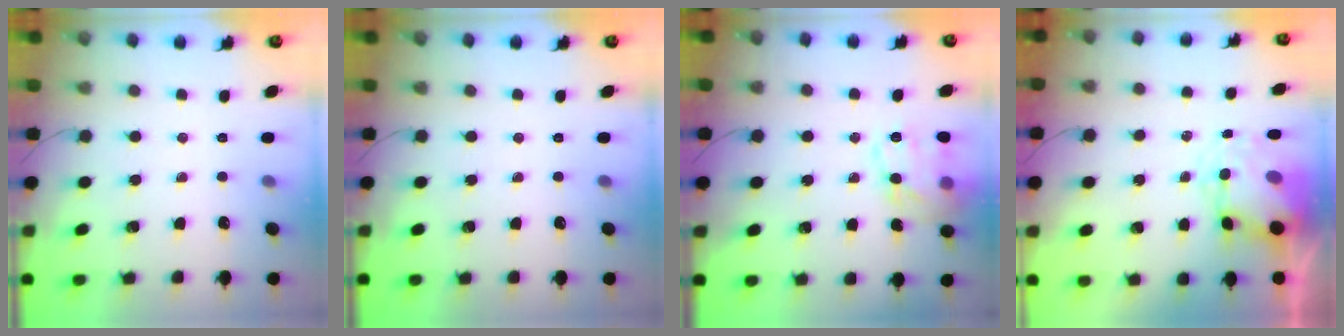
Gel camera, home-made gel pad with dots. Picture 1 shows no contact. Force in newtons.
{"total": 0.0}
{"total": 15.1, "press": 15.1, "slide": 0.7}
{"total": 8.3, "press": 8.1, "slide": 2.0}